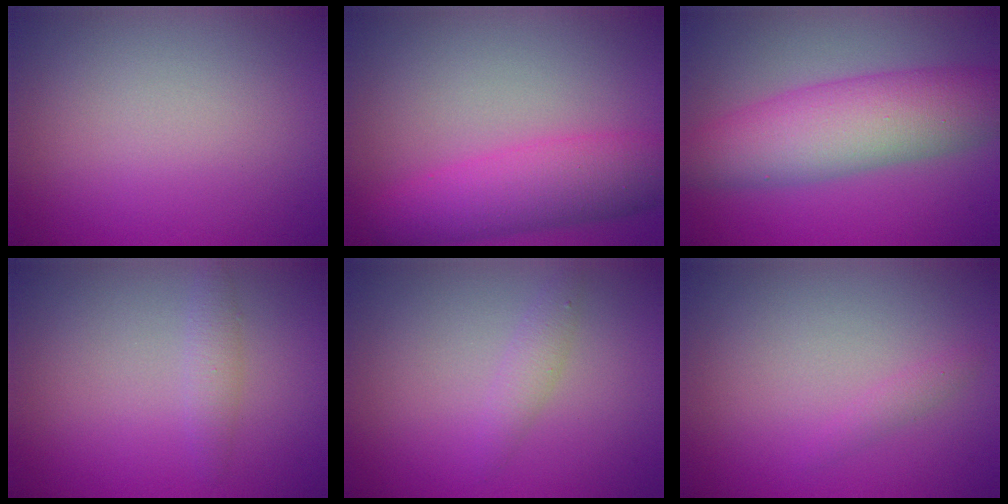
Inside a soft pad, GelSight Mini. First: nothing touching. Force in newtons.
{"total": 6.0, "press": 6.0, "slide": 0.2}
{"total": 8.1, "press": 8.1, "slide": 0.0}
{"total": 1.4, "press": 1.4, "slide": 0.0}
{"total": 1.4, "press": 1.4, "slide": 0.0}
{"total": 0.8, "press": 0.8, "slide": 0.1}